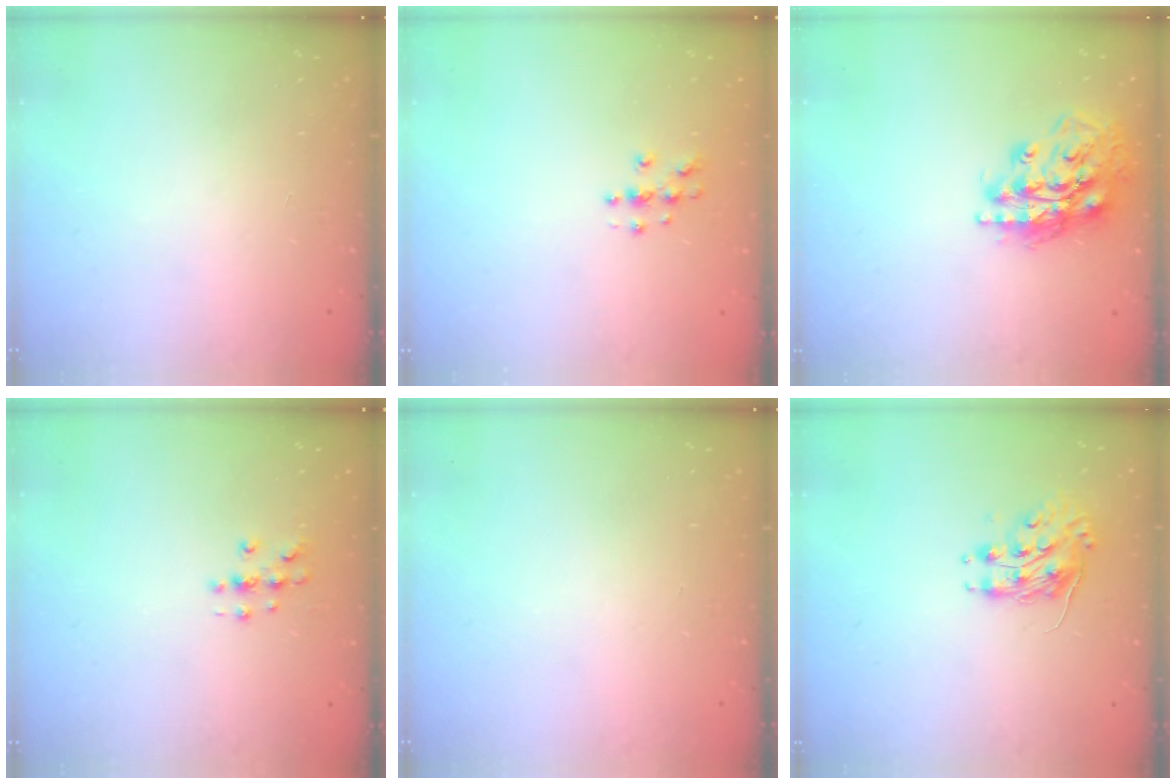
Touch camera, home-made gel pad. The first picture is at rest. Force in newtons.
{"total": 3.6, "press": 3.6, "slide": 0.4}
{"total": 17.0, "press": 16.9, "slide": 2.3}
{"total": 3.6, "press": 3.6, "slide": 0.5}
{"total": 0.0}
{"total": 8.2, "press": 8.1, "slide": 0.3}